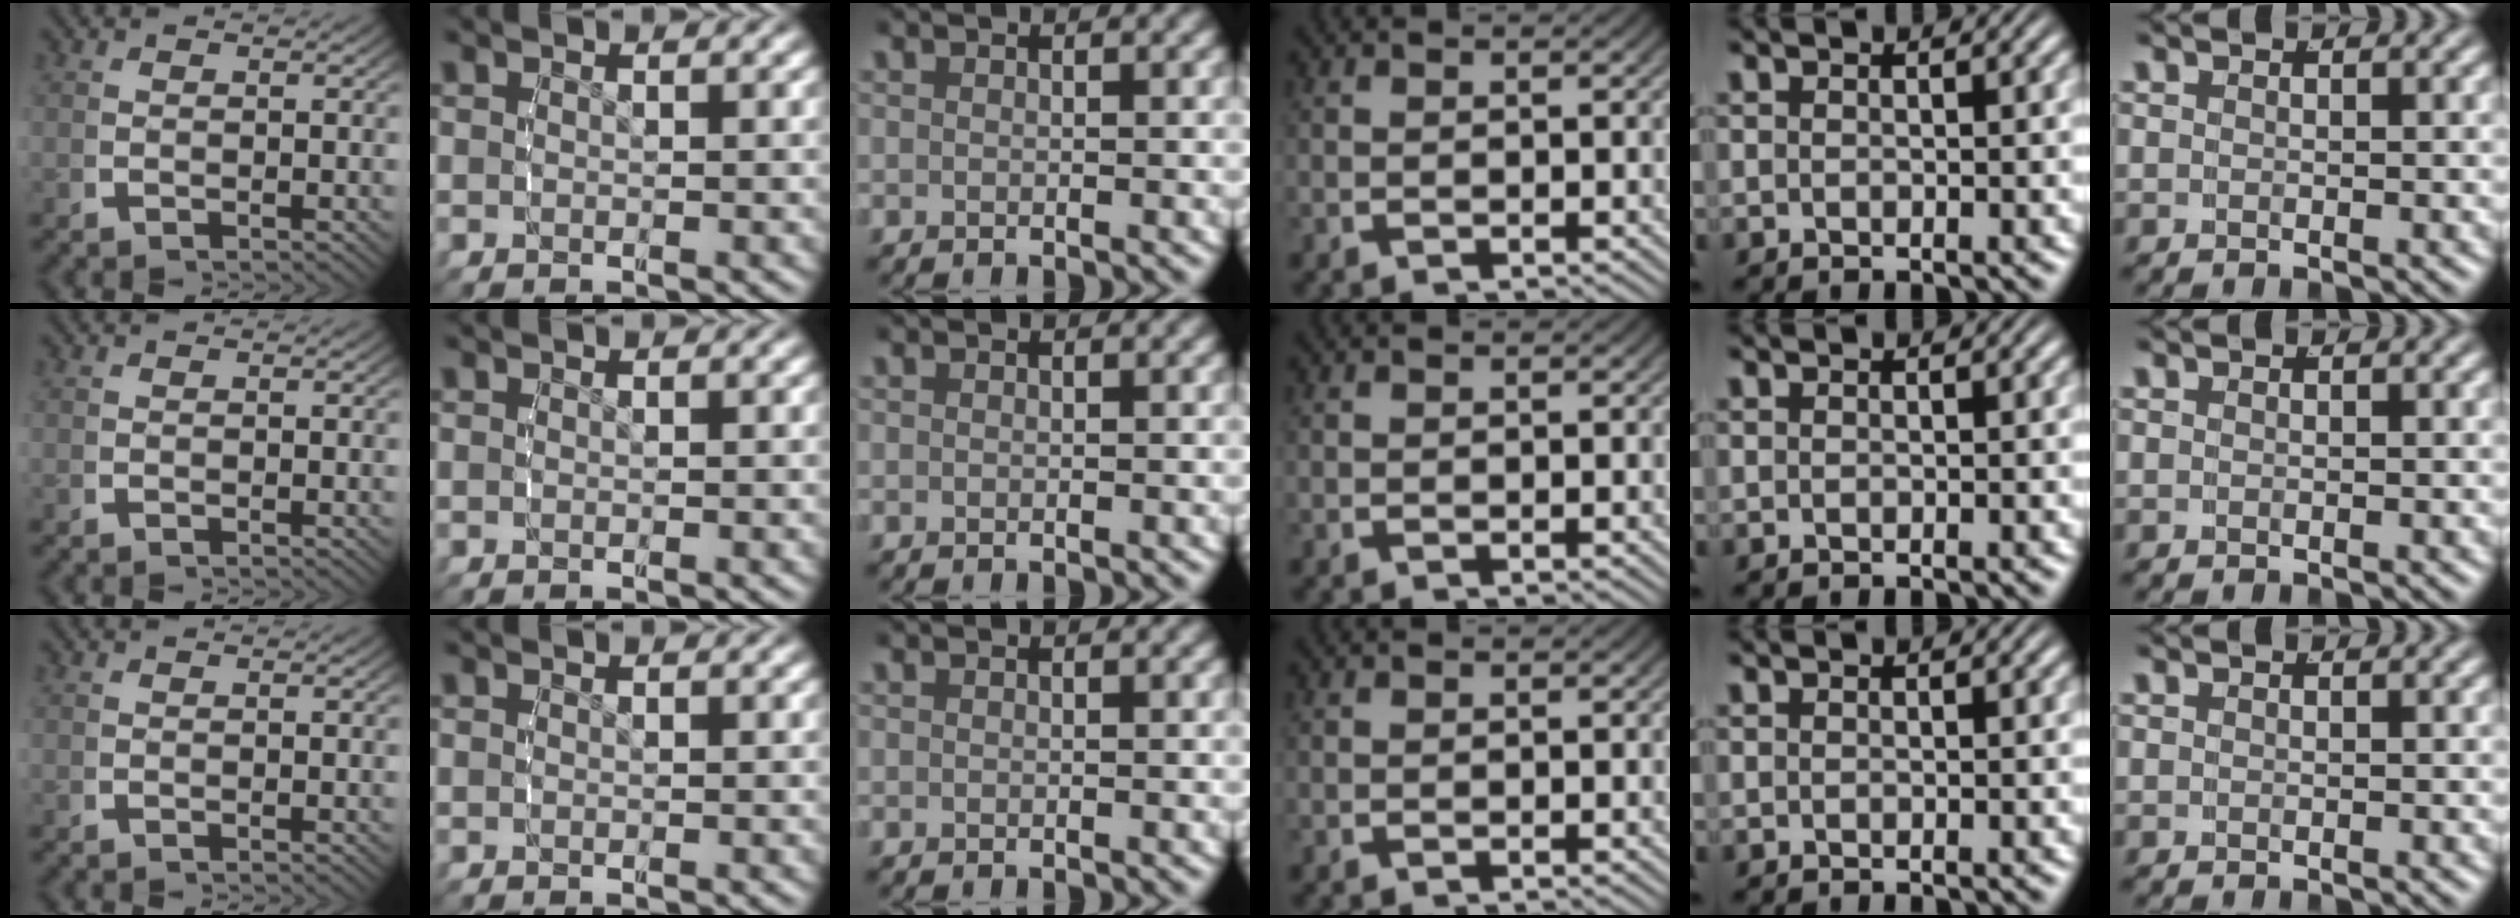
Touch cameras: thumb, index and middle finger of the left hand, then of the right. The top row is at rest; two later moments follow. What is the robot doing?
{"motion": "reach", "object": "paper"}